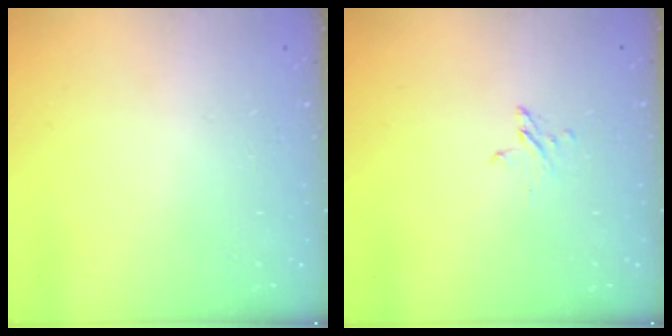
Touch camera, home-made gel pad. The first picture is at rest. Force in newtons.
{"total": 2.4, "press": 2.4, "slide": 0.2}